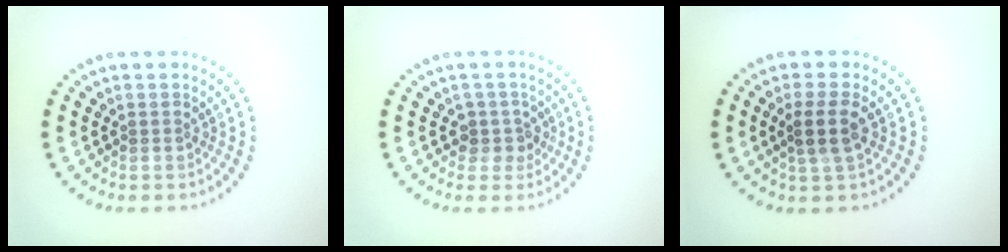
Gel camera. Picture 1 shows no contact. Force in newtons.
{"total": 1.9, "press": 1.5, "slide": 1.2}
{"total": 2.5, "press": 2.2, "slide": 1.2}